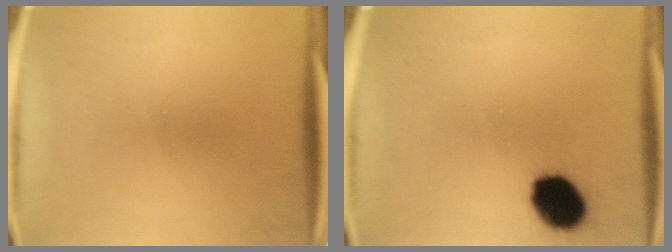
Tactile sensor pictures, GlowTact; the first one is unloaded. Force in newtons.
{"total": 10.9}